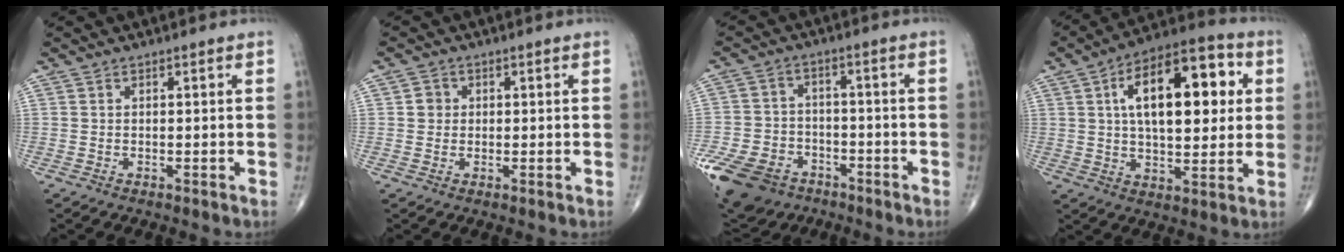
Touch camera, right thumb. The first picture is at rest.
{"total": 2.1, "force": [0.3, 2.0, 0.7], "torque": [0.001, 0.003, 0.002]}
{"total": 15.8, "force": [-8.8, 11.1, 7.0], "torque": [-0.155, 0.031, -0.144]}
{"total": 20.3, "force": [4.7, 9.8, 17.1], "torque": [-0.234, 0.011, 0.064]}